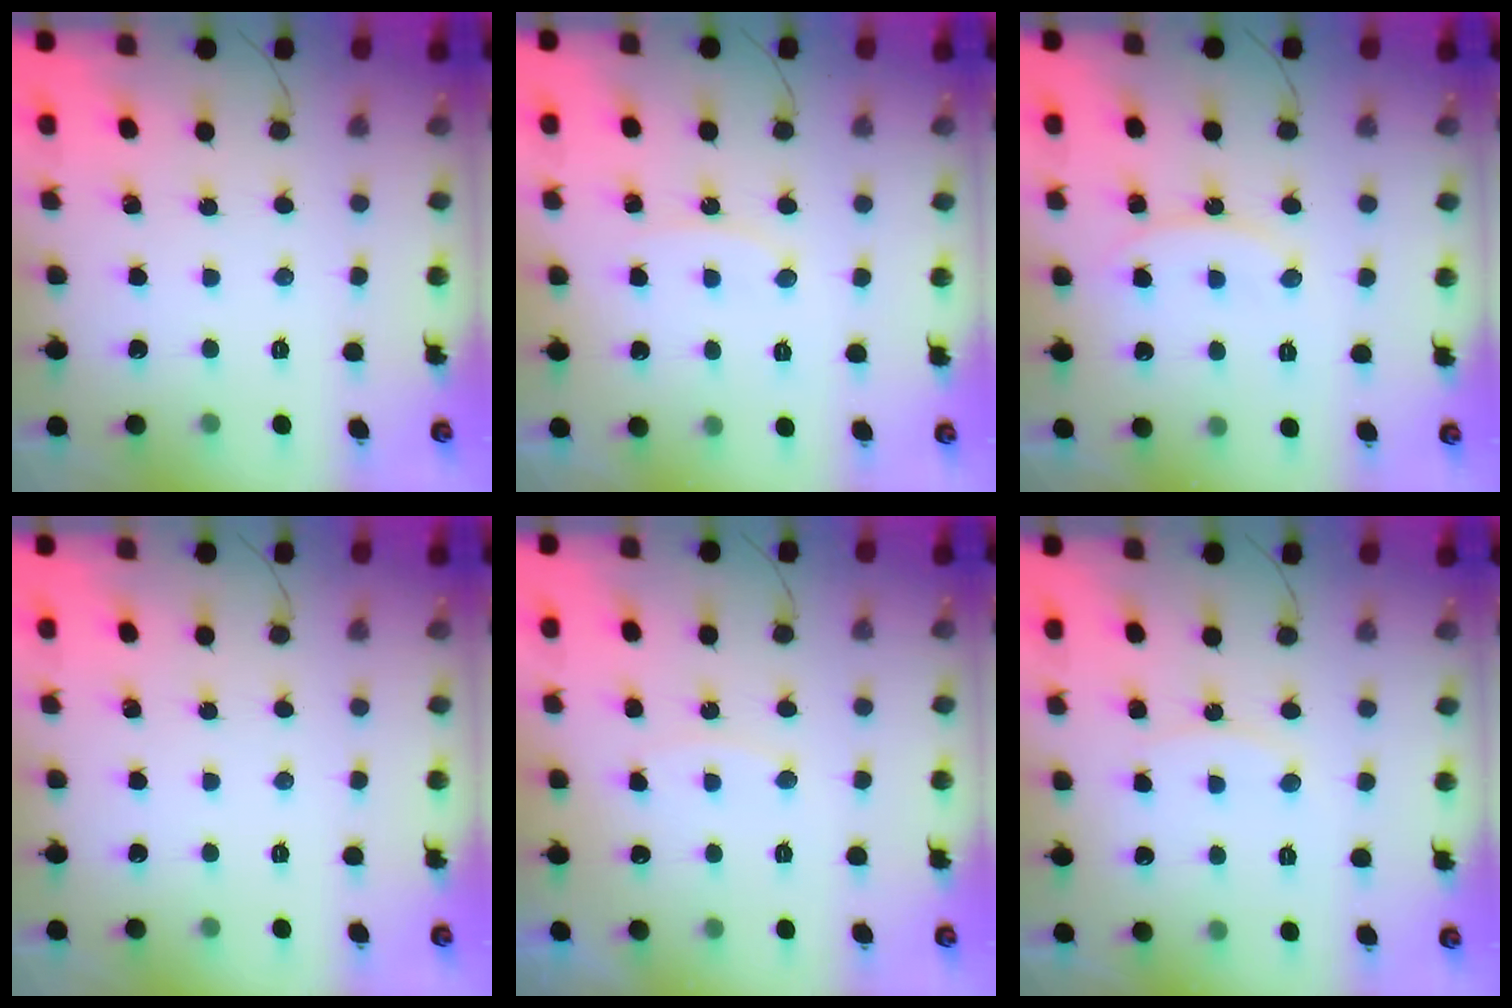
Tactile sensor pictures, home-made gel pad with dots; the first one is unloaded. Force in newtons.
{"total": 6.1, "press": 6.1, "slide": 0.5}
{"total": 9.2, "press": 9.2, "slide": 0.4}
{"total": 0.0}
{"total": 3.9, "press": 3.8, "slide": 0.7}
{"total": 6.1, "press": 6.1, "slide": 0.3}